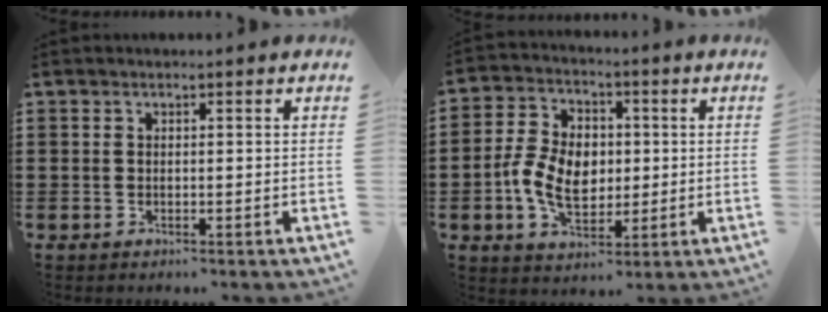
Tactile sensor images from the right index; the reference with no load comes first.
{"total": 8.8, "force": [-0.9, 6.4, 6.0], "torque": [-0.136, 0.015, -0.016]}